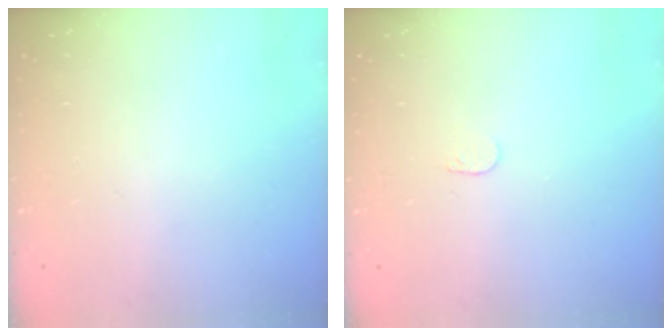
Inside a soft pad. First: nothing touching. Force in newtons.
{"total": 3.2, "press": 3.2, "slide": 0.3}